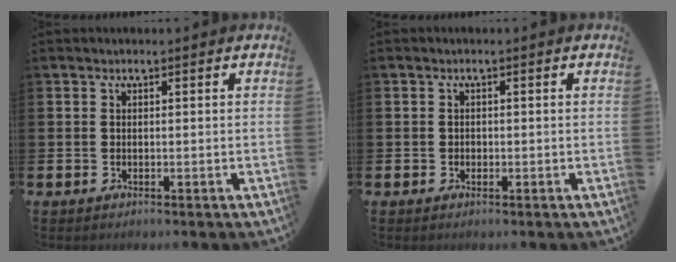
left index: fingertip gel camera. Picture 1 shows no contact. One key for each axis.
{"total": 0.6, "fx": -0.1, "fy": 0.6, "fz": 0.1, "tx": 0.001, "ty": 0.004, "tz": -0.004}